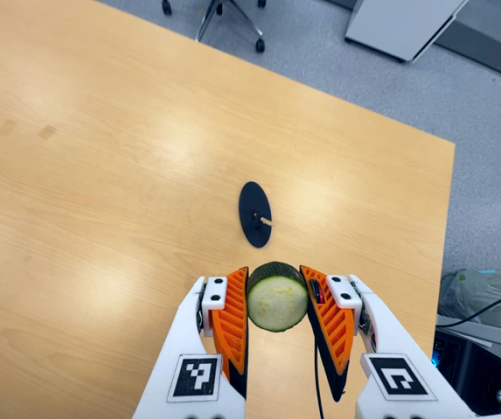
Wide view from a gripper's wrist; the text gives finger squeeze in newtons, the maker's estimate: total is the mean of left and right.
{"total": 10.7, "left": 10.0, "right": 11.3}